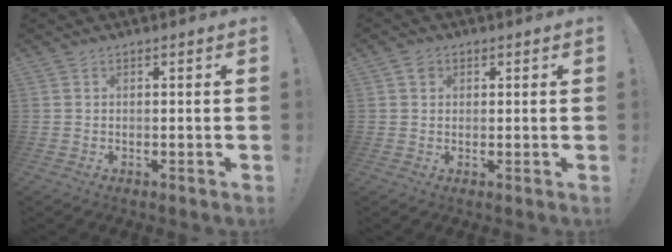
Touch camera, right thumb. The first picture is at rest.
{"total": 0.5, "force": [0.2, 0.5, 0.0], "torque": [0.006, -0.002, 0.003]}